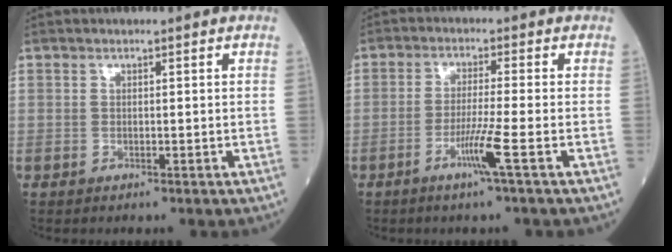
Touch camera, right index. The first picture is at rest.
{"total": 4.9, "force": [-2.3, -1.3, 4.2], "torque": [-0.083, -0.012, -0.049]}